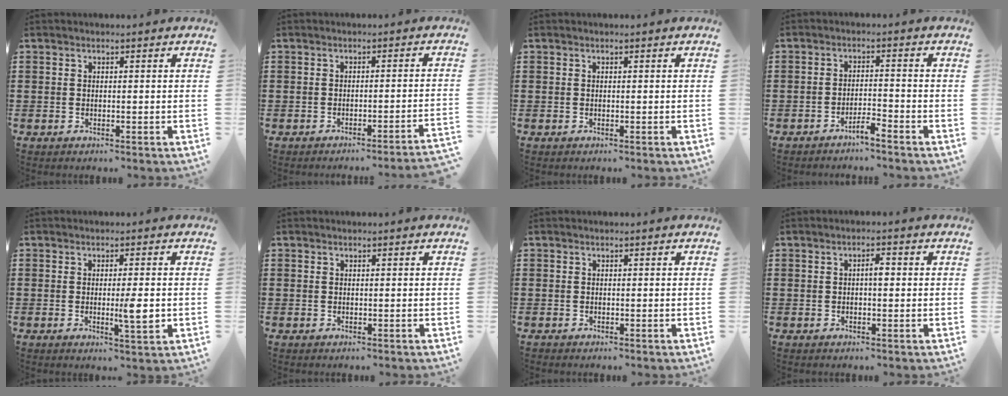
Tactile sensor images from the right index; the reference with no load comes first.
{"total": 2.0, "force": [-1.7, -0.5, 1.0], "torque": [-0.016, -0.004, -0.035]}
{"total": 0.0}
{"total": 2.8, "force": [-2.5, -0.1, 1.2], "torque": [-0.025, 0.002, -0.048]}
{"total": 4.5, "force": [-0.6, 0.5, 4.5], "torque": [-0.068, -0.007, -0.012]}
{"total": 0.0}
{"total": 0.6, "force": [-0.3, 0.5, -0.1], "torque": [0.001, 0.004, -0.008]}
{"total": 2.0, "force": [0.0, 0.6, 1.9], "torque": [-0.035, 0.002, -0.002]}